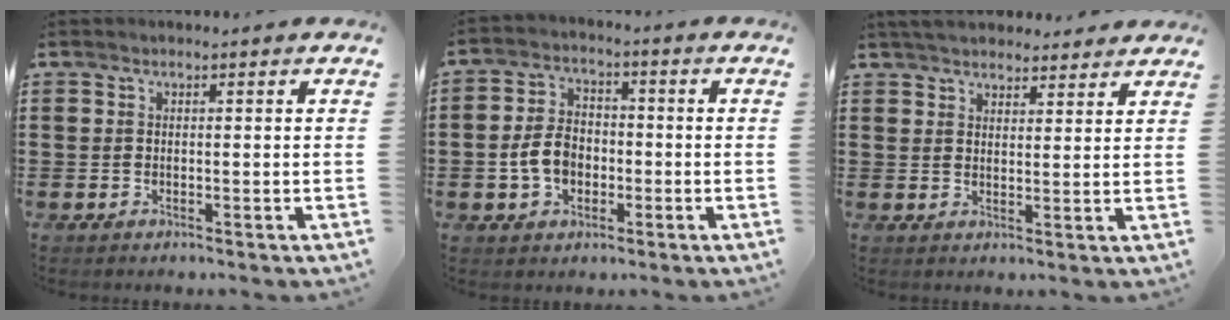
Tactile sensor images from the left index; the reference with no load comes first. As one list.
[{"total": 6.1, "force": [-1.6, 4.3, 4.0], "torque": [-0.097, 0.005, -0.036]}, {"total": 4.2, "force": [4.0, 1.0, 0.8], "torque": [-0.027, -0.005, 0.076]}]